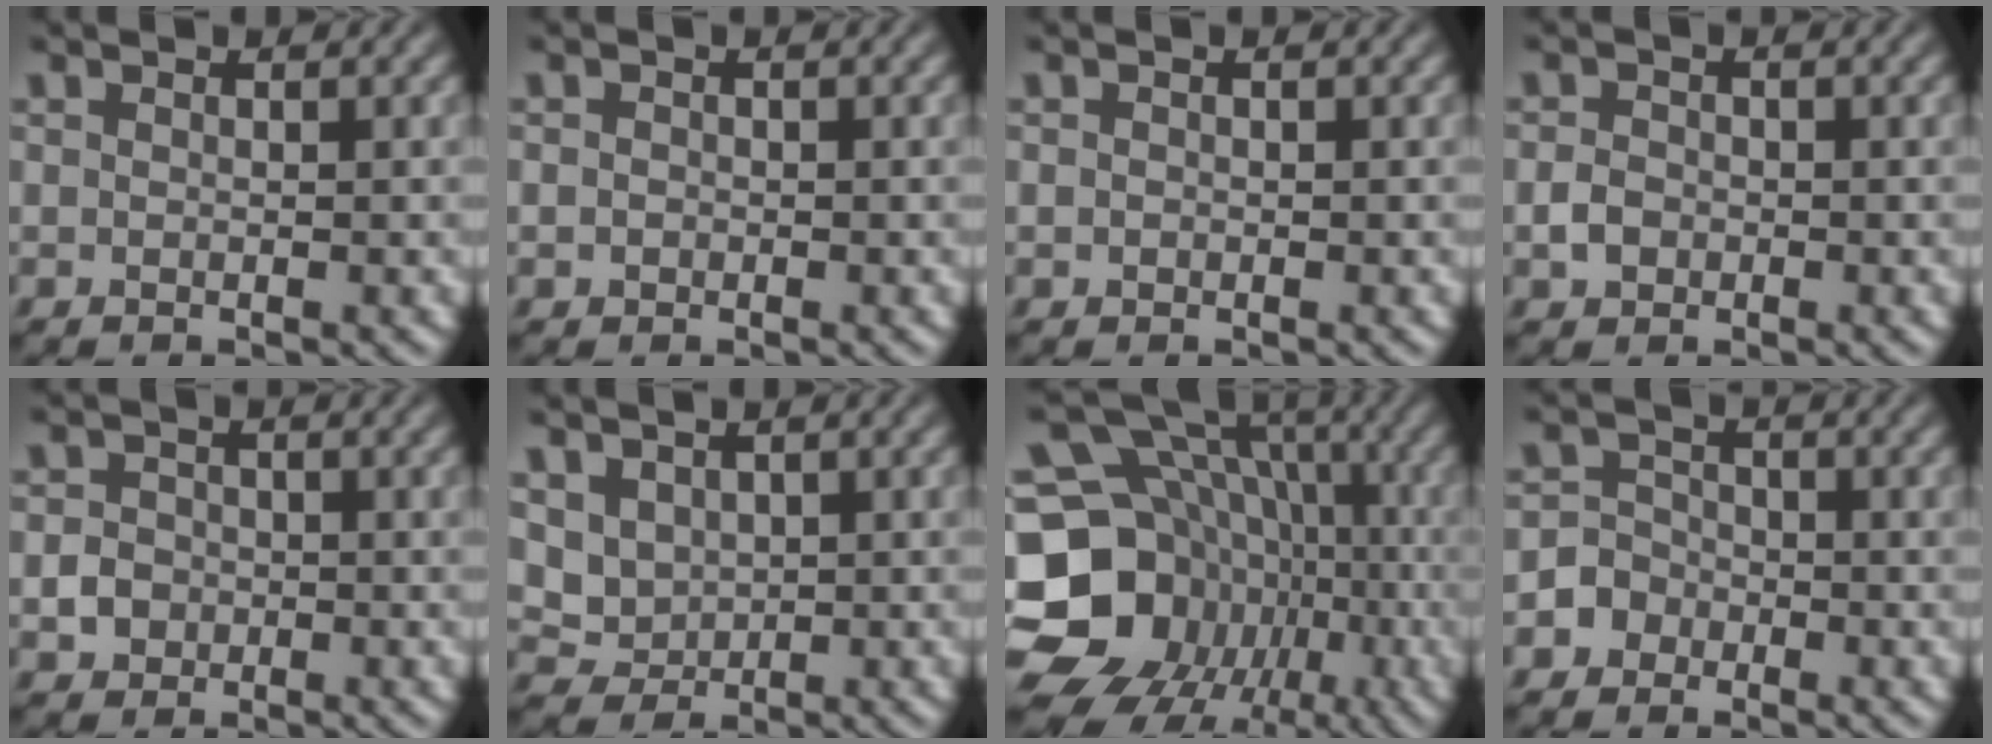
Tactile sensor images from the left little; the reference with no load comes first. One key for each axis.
{"total": 1.0, "fx": 0.0, "fy": 0.9, "fz": 0.4, "tx": 0.005, "ty": 0.005, "tz": -0.007}
{"total": 0.6, "fx": 0.0, "fy": 0.6, "fz": 0.3, "tx": 0.003, "ty": 0.001, "tz": -0.004}
{"total": 1.5, "fx": -0.6, "fy": 1.2, "fz": 0.6, "tx": -0.011, "ty": 0.003, "tz": -0.015}
{"total": 2.5, "fx": -0.7, "fy": 2.2, "fz": 0.7, "tx": 0.008, "ty": 0.006, "tz": -0.025}
{"total": 2.5, "fx": 0.9, "fy": 2.1, "fz": 1.0, "tx": -0.038, "ty": -0.006, "tz": 0.026}
{"total": 19.5, "fx": -6.6, "fy": 16.7, "fz": 7.7, "tx": -0.159, "ty": -0.014, "tz": -0.117}
{"total": 3.6, "fx": -1.8, "fy": 3.0, "fz": 0.2, "tx": 0.025, "ty": 0.005, "tz": -0.046}